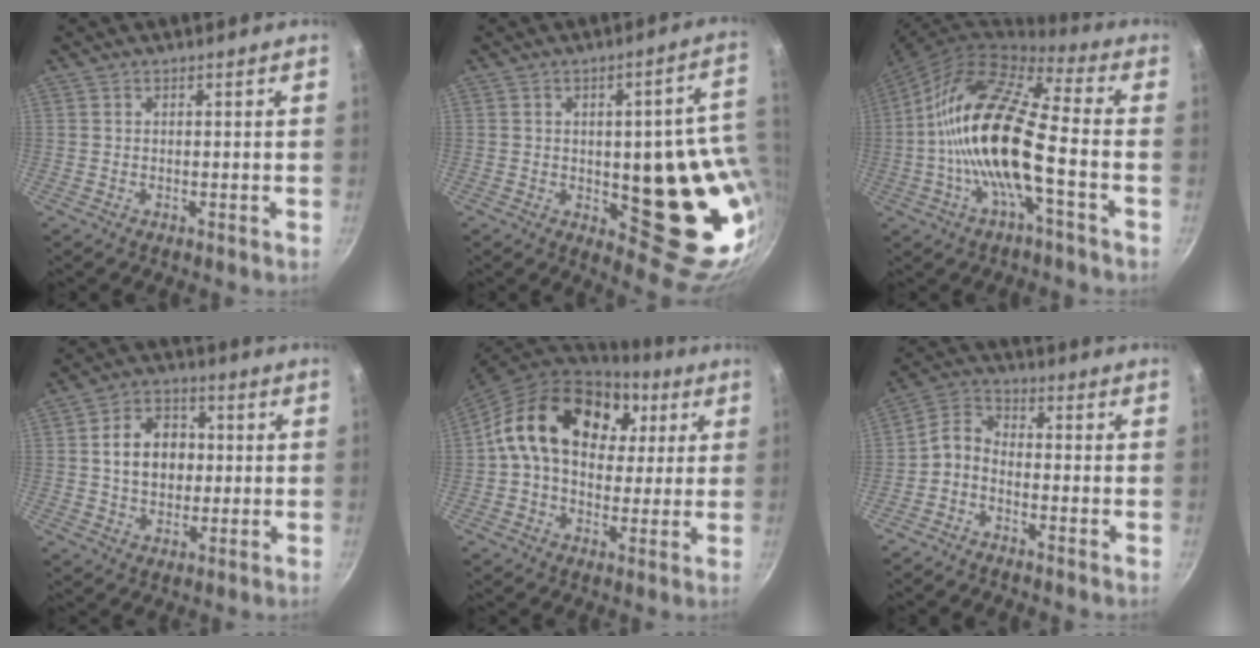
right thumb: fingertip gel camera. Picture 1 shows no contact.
{"total": 22.2, "force": [0.3, 9.8, 19.9], "torque": [-0.170, -0.020, 0.015]}
{"total": 18.8, "force": [-3.7, 6.3, 17.4], "torque": [-0.323, 0.044, -0.088]}
{"total": 10.4, "force": [0.8, 8.0, 6.7], "torque": [-0.084, 0.015, 0.008]}
{"total": 20.6, "force": [5.8, 14.6, 13.4], "torque": [-0.208, 0.011, 0.085]}
{"total": 4.8, "force": [-2.3, 2.8, 3.1], "torque": [-0.070, 0.038, -0.061]}